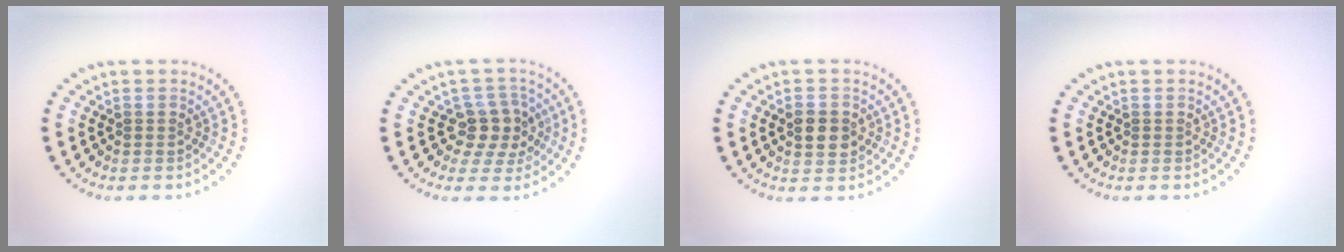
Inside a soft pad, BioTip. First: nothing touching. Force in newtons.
{"total": 3.4, "press": 3.0, "slide": 1.4}
{"total": 2.8, "press": 2.8, "slide": 0.2}
{"total": 0.0}